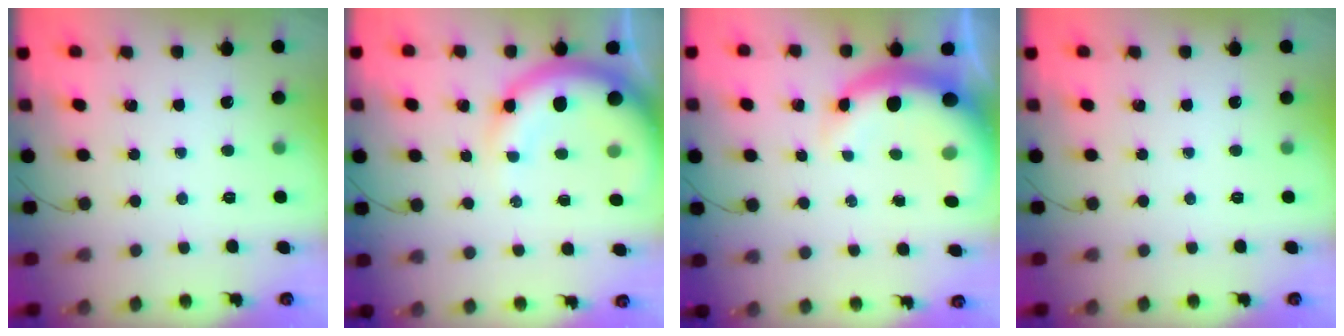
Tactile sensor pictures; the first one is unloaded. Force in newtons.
{"total": 11.1, "press": 10.9, "slide": 2.2}
{"total": 8.1, "press": 7.9, "slide": 1.7}
{"total": 0.0}